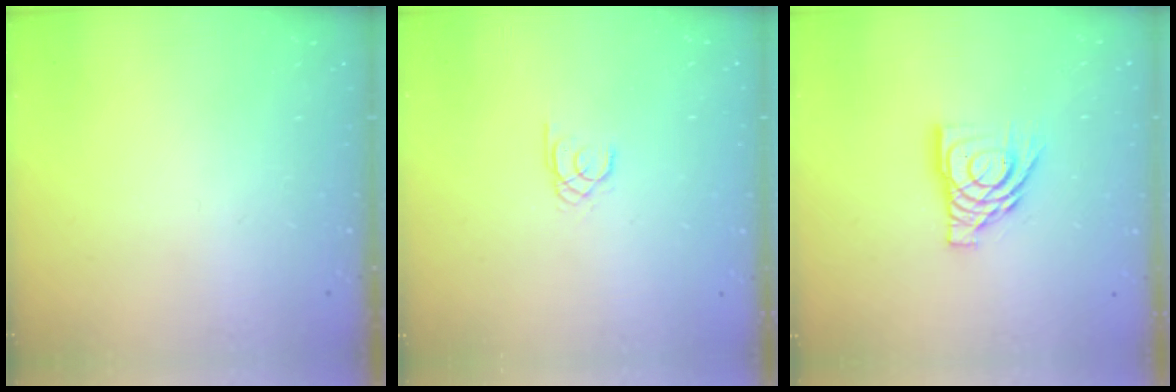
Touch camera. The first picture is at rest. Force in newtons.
{"total": 1.3, "press": 1.3, "slide": 0.1}
{"total": 12.9, "press": 12.8, "slide": 1.6}